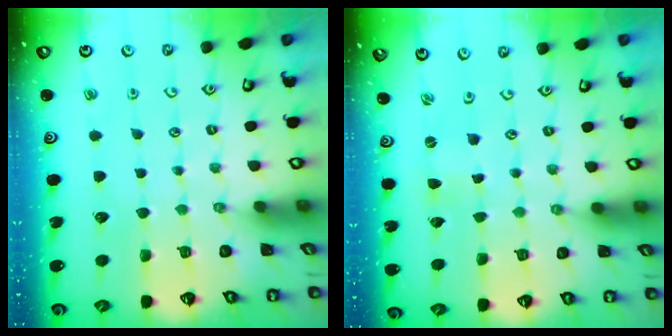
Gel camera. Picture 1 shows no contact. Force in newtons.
{"total": 0.0}